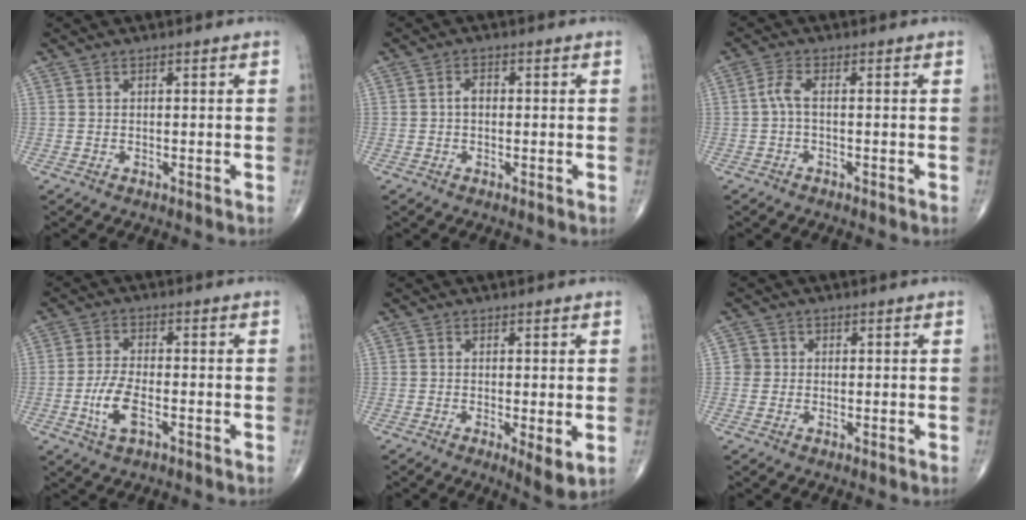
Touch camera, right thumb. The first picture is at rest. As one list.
[{"total": 1.9, "force": [-0.1, 1.3, 1.4], "torque": [-0.017, 0.009, -0.006]}, {"total": 2.0, "force": [-0.2, 0.6, 1.9], "torque": [-0.047, 0.005, -0.008]}, {"total": 6.4, "force": [-2.2, 2.7, 5.3], "torque": [-0.110, 0.010, -0.042]}, {"total": 4.1, "force": [-0.6, 1.0, 3.9], "torque": [-0.064, -0.016, -0.012]}, {"total": 2.0, "force": [0.0, 2.0, 0.2], "torque": [0.011, 0.007, -0.004]}]